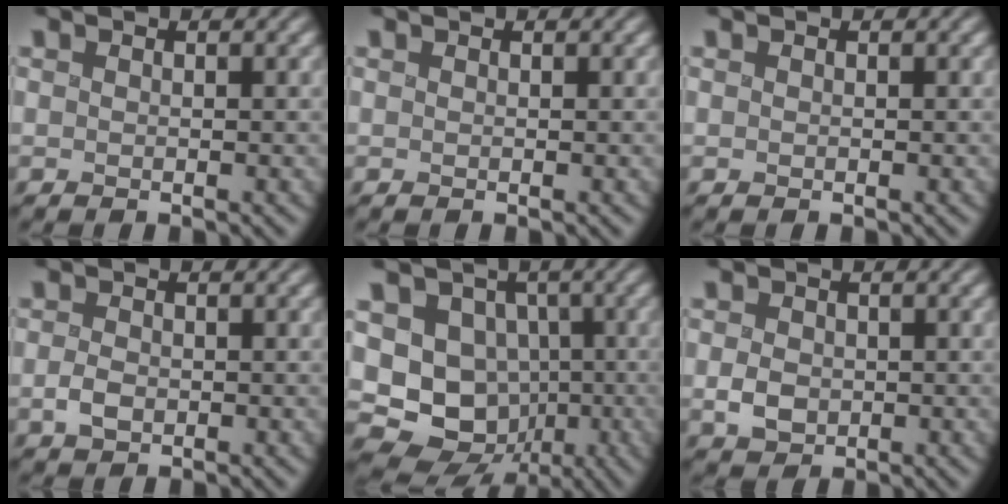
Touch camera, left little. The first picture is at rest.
{"total": 0.0}
{"total": 0.0}
{"total": 1.8, "force": [-0.7, 1.3, 1.0], "torque": [-0.020, 0.001, -0.013]}
{"total": 11.2, "force": [-2.5, 9.3, 5.8], "torque": [-0.089, -0.007, -0.061]}
{"total": 2.4, "force": [-0.5, 2.0, 1.2], "torque": [-0.027, -0.004, -0.009]}